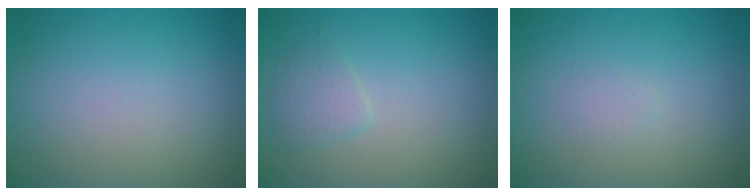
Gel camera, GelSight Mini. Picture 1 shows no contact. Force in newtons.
{"total": 1.6, "press": 1.6, "slide": 0.1}
{"total": 0.7, "press": 0.7, "slide": 0.0}